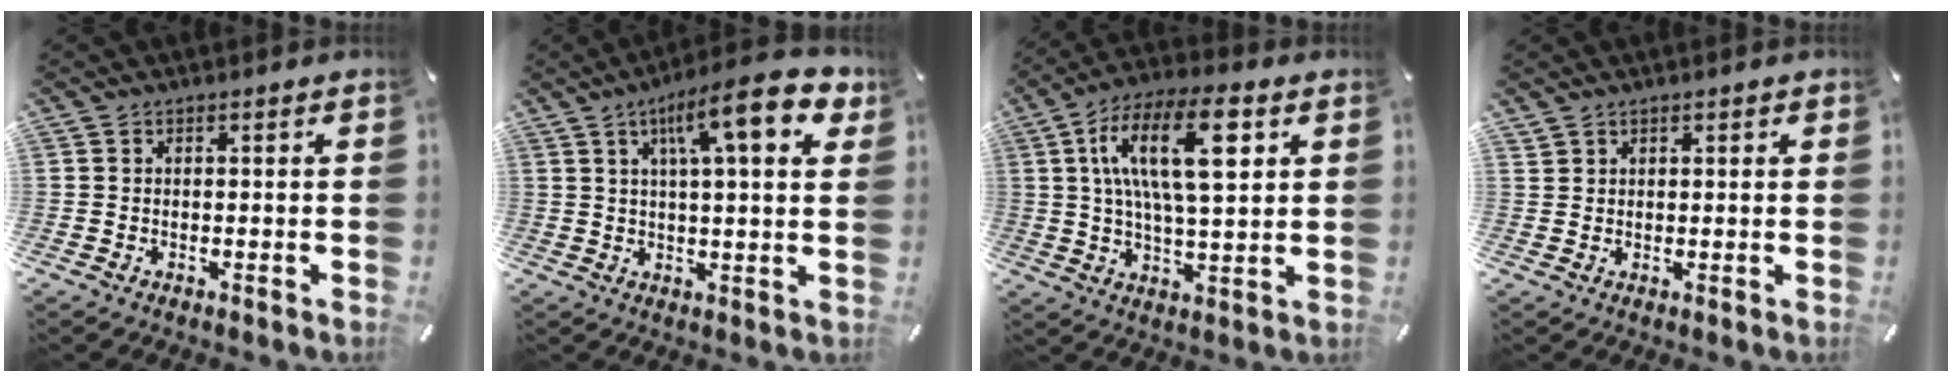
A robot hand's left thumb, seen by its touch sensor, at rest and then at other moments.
{"total": 15.5, "force": [6.9, 3.9, 13.3], "torque": [-0.211, -0.016, 0.105]}
{"total": 17.4, "force": [5.9, 6.5, 15.0], "torque": [-0.279, 0.000, 0.088]}
{"total": 1.2, "force": [1.0, 0.7, 0.1], "torque": [-0.003, -0.002, 0.021]}